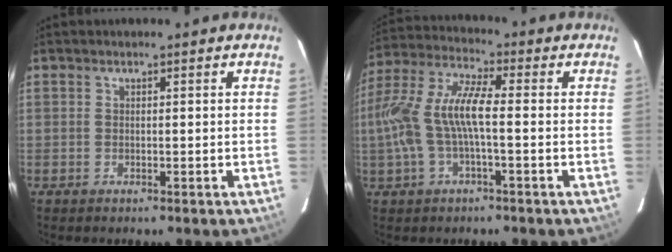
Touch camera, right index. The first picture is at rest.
{"total": 12.5, "force": [-1.4, 3.4, 11.9], "torque": [-0.245, 0.007, -0.026]}